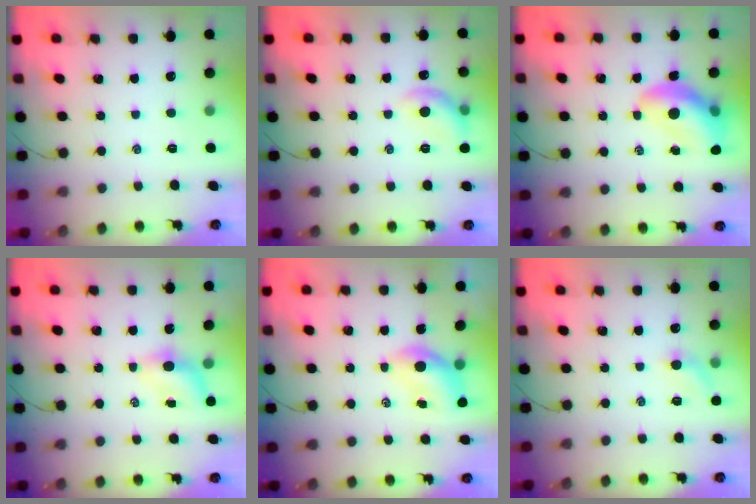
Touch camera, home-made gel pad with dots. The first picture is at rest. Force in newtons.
{"total": 8.5, "press": 8.4, "slide": 0.7}
{"total": 12.3, "press": 11.8, "slide": 3.3}
{"total": 4.0, "press": 3.9, "slide": 1.0}
{"total": 5.7, "press": 5.6, "slide": 0.9}
{"total": 6.1, "press": 5.9, "slide": 1.3}